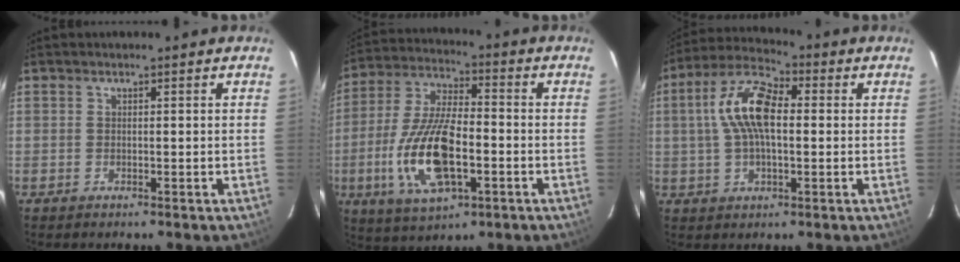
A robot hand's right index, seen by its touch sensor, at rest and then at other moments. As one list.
[{"total": 16.6, "force": [-4.4, 6.7, 14.5], "torque": [-0.309, -0.007, -0.079]}, {"total": 11.6, "force": [1.1, 5.4, 10.2], "torque": [-0.205, 0.025, 0.016]}]